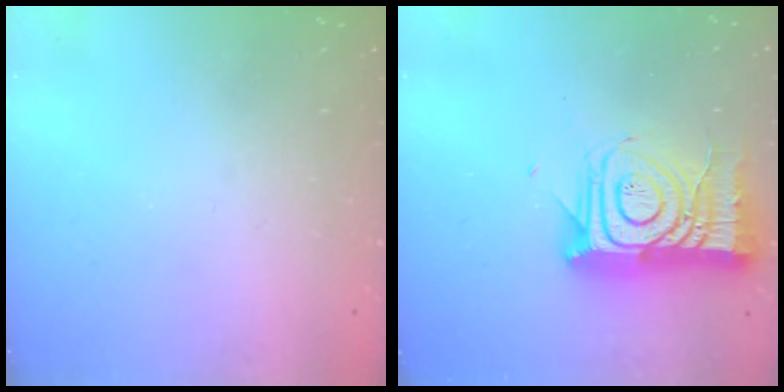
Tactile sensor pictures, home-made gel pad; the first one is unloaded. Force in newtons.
{"total": 16.7, "press": 16.6, "slide": 1.4}